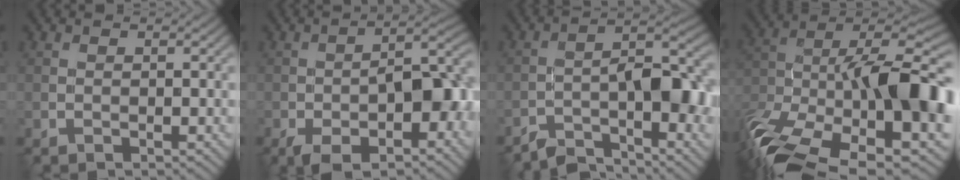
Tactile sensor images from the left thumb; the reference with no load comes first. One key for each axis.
{"total": 13.0, "fx": -4.8, "fy": 5.8, "fz": 10.6, "tx": -0.162, "ty": -0.015, "tz": -0.079}
{"total": 9.0, "fx": -5.3, "fy": 2.9, "fz": 6.7, "tx": -0.094, "ty": 0.005, "tz": -0.100}
{"total": 18.2, "fx": -5.6, "fy": 10.1, "fz": 14.1, "tx": -0.296, "ty": -0.022, "tz": -0.089}